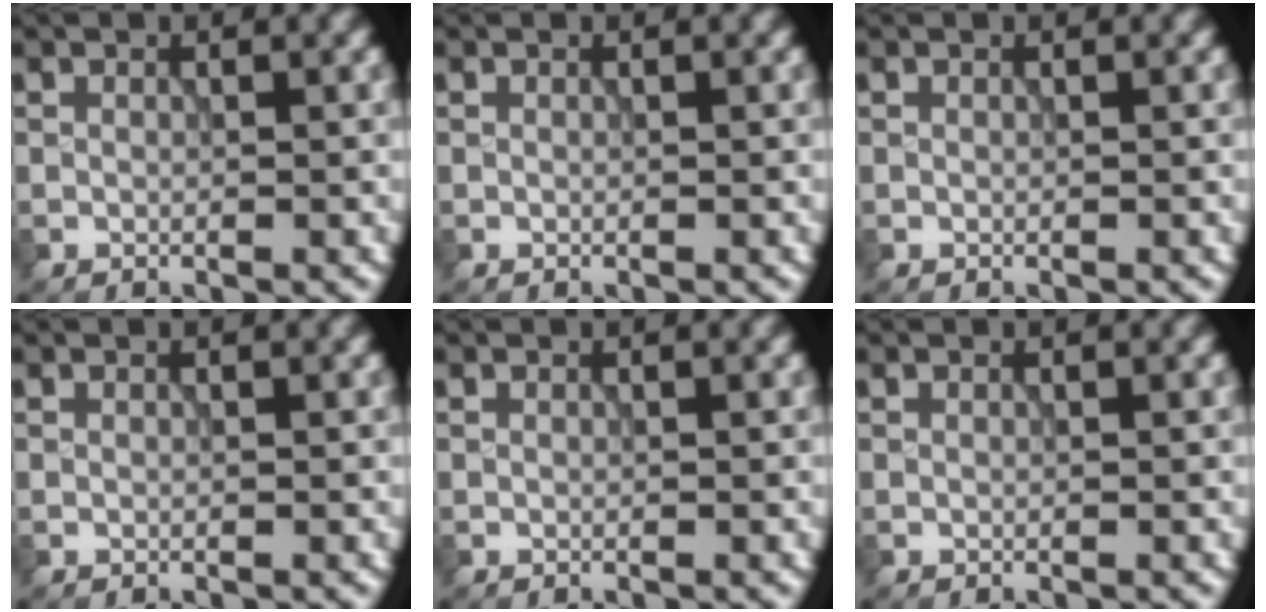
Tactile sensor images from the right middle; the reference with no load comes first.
{"total": 0.0}
{"total": 0.0}
{"total": 0.0}
{"total": 0.0}
{"total": 0.0}